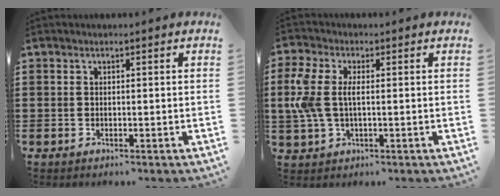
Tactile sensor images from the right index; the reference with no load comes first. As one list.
[{"total": 5.9, "force": [0.3, 3.2, 5.0], "torque": [-0.134, -0.004, -0.005]}]